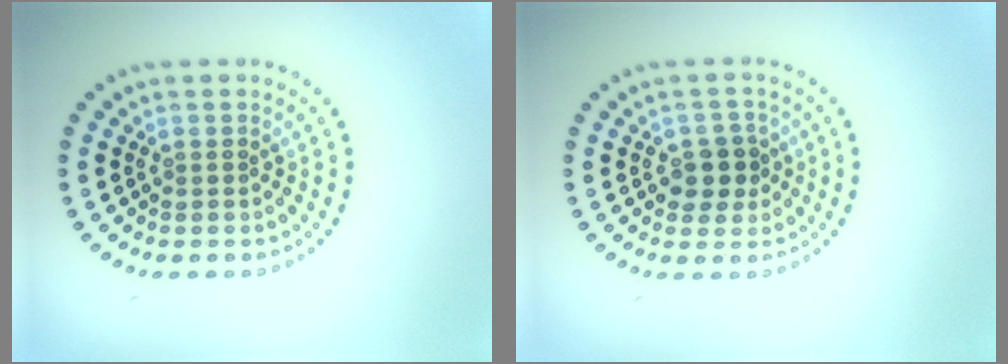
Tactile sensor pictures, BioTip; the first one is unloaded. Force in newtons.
{"total": 2.6, "press": 2.5, "slide": 0.9}